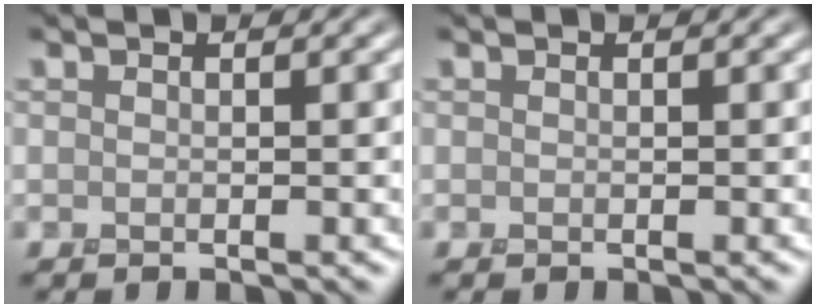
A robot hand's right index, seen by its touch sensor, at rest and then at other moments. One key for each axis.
{"total": 0.0}